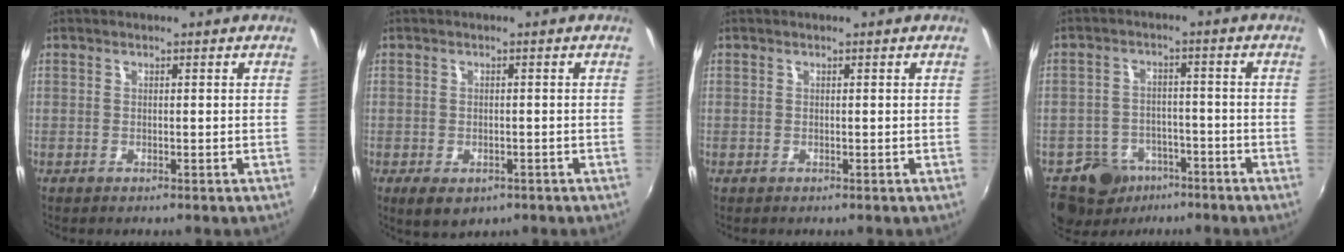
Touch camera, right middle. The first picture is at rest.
{"total": 4.5, "force": [-2.3, 2.7, 2.8], "torque": [-0.057, -0.018, -0.032]}
{"total": 0.0}
{"total": 8.7, "force": [-5.7, 6.3, 1.6], "torque": [-0.049, 0.019, -0.084]}